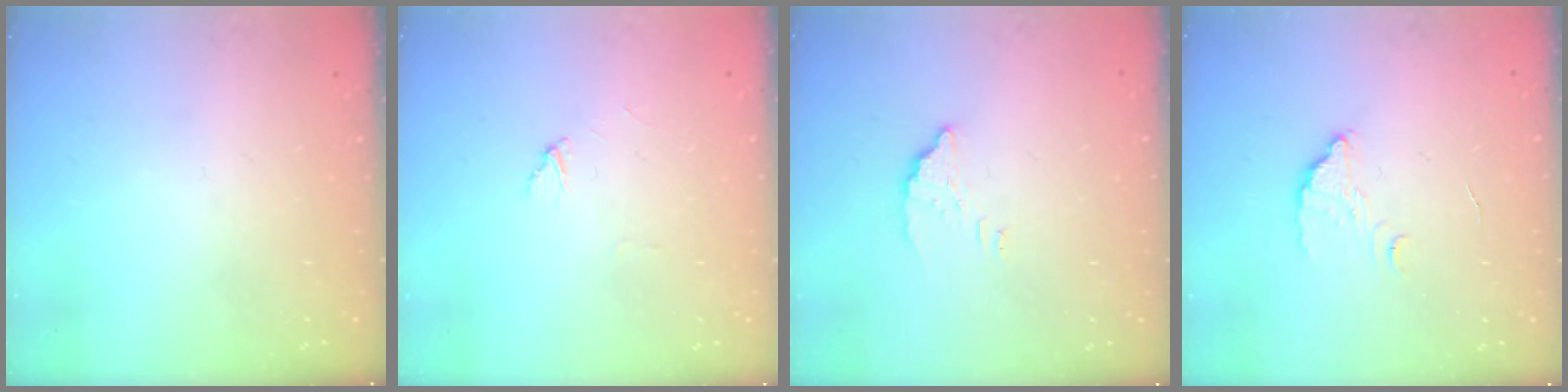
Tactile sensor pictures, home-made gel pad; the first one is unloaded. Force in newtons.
{"total": 2.6, "press": 2.6, "slide": 0.2}
{"total": 3.1, "press": 3.1, "slide": 0.4}
{"total": 3.8, "press": 3.8, "slide": 0.1}